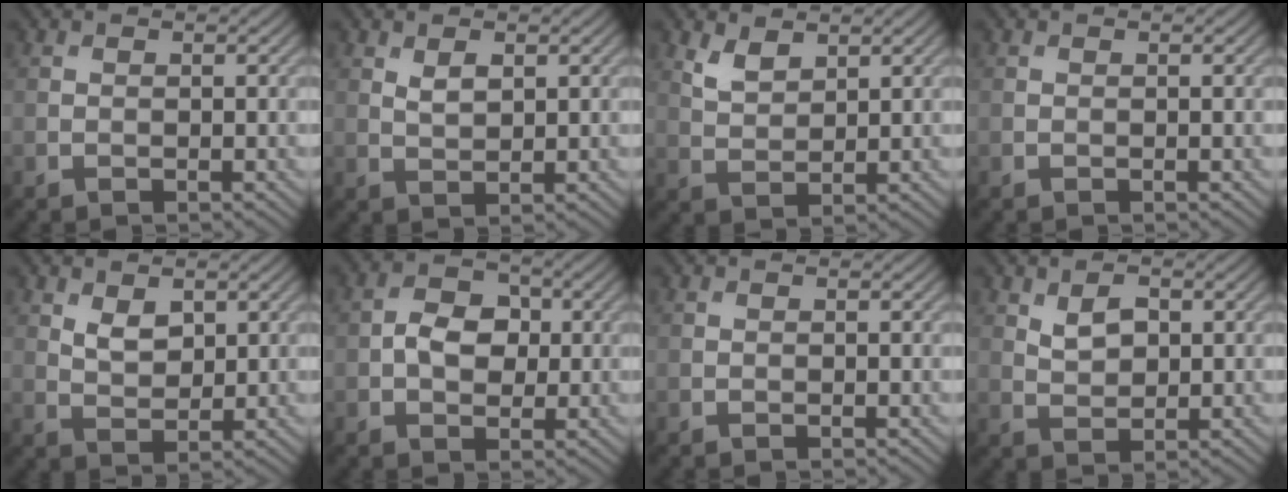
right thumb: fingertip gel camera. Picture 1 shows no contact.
{"total": 2.2, "force": [1.1, 1.1, 1.6], "torque": [-0.033, -0.004, 0.025]}
{"total": 3.3, "force": [2.3, 1.5, 1.8], "torque": [-0.045, -0.005, 0.052]}
{"total": 0.0}
{"total": 3.2, "force": [1.6, 1.9, 2.1], "torque": [-0.045, -0.006, 0.035]}
{"total": 4.6, "force": [-0.1, 3.4, 3.1], "torque": [-0.057, 0.003, -0.008]}
{"total": 0.0}
{"total": 3.3, "force": [1.3, 2.0, 2.3], "torque": [-0.046, -0.001, 0.026]}